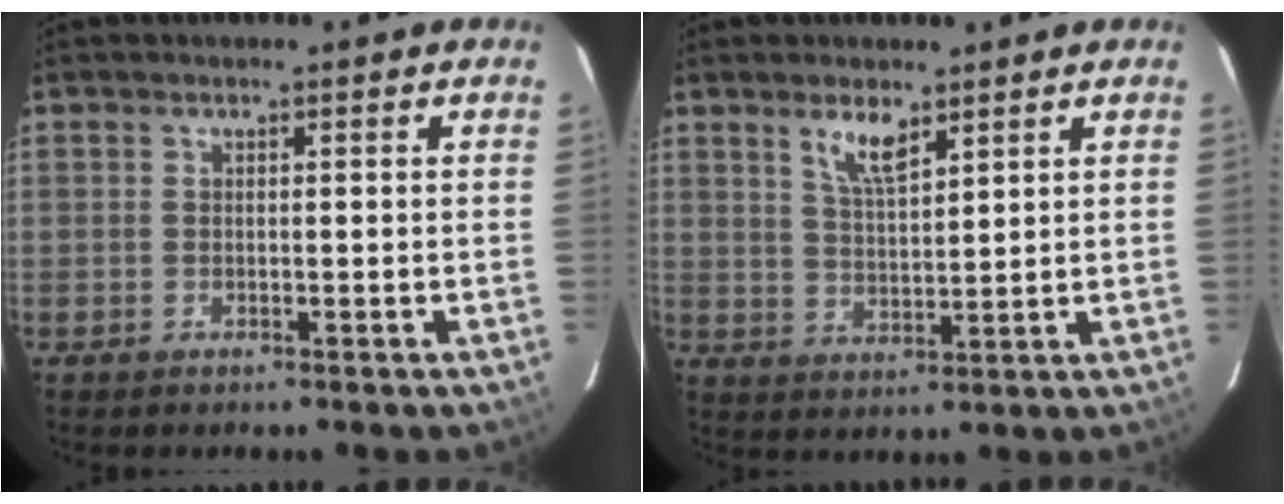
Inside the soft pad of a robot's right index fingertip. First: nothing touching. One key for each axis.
{"total": 5.5, "fx": 3.7, "fy": 1.7, "fz": 3.8, "tx": -0.070, "ty": -0.002, "tz": 0.073}